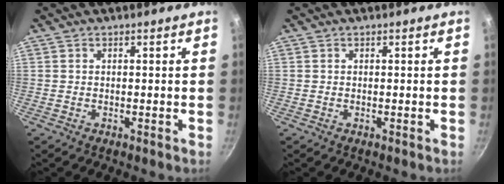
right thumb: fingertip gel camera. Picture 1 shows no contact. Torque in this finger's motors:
{"motor_torque": [-0.01, 0.00, 0.00, 0.00, 0.02]}